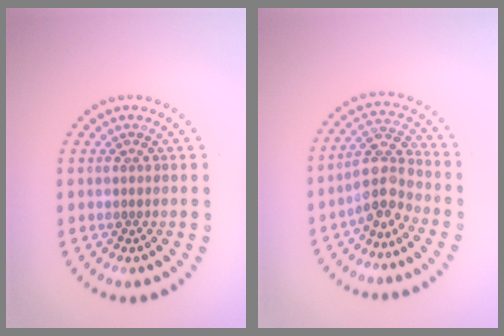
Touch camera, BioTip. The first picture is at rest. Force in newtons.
{"total": 3.5, "press": 2.9, "slide": 1.9}